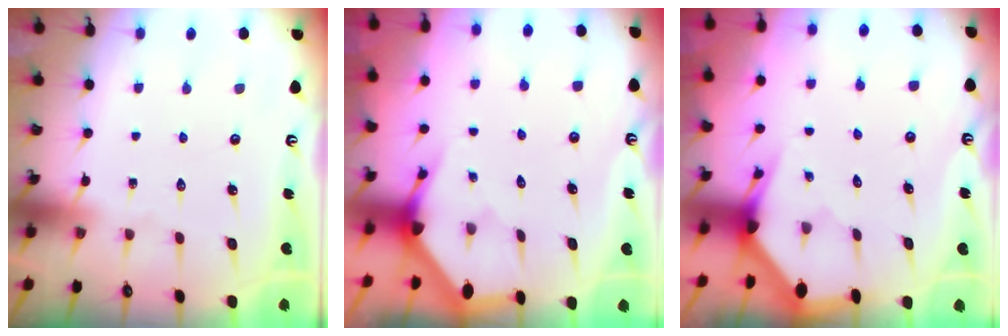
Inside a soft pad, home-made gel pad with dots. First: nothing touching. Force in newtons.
{"total": 3.0, "press": 3.0, "slide": 0.1}
{"total": 2.8, "press": 2.8, "slide": 0.1}